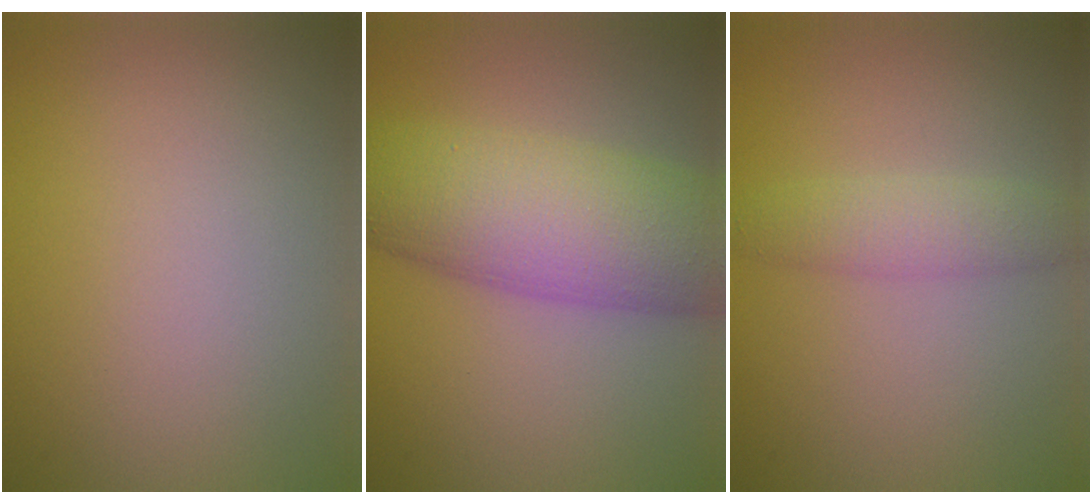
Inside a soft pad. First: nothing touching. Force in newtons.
{"total": 10.0, "press": 10.0, "slide": 0.3}
{"total": 2.4, "press": 2.4, "slide": 0.1}